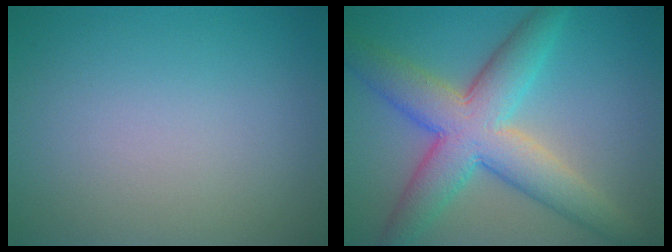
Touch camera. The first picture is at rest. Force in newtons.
{"total": 8.5, "press": 8.4, "slide": 0.4}